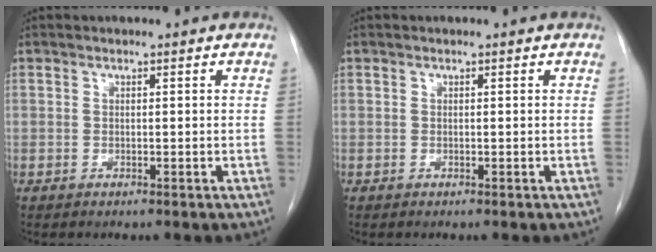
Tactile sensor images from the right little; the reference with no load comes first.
{"total": 0.0}